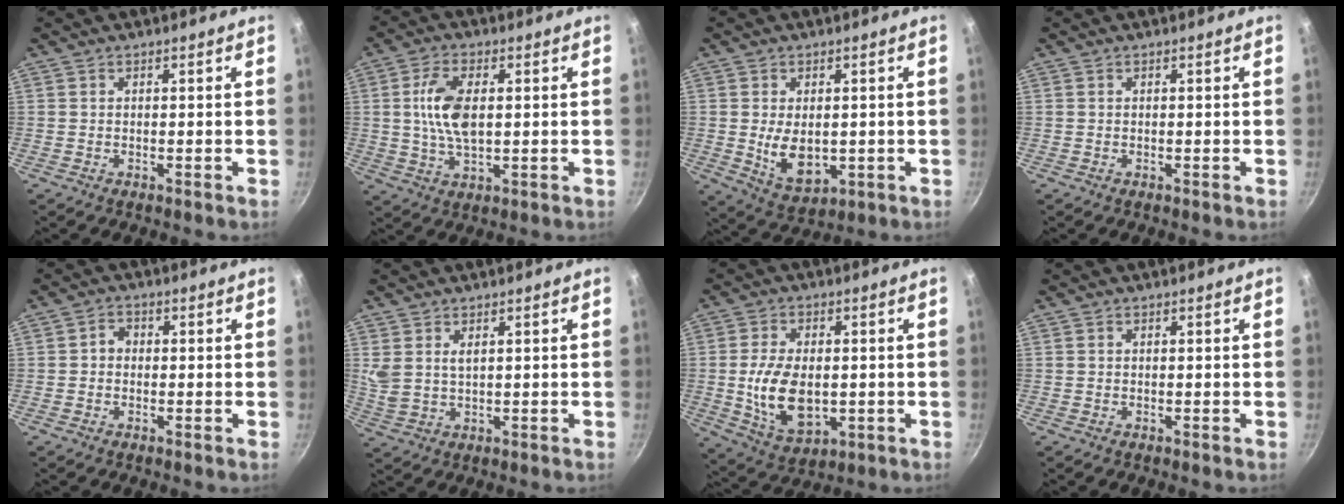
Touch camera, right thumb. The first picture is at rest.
{"total": 9.3, "force": [1.1, 4.6, 8.0], "torque": [-0.164, -0.002, 0.024]}
{"total": 7.8, "force": [-0.4, 4.9, 6.0], "torque": [-0.083, -0.015, 0.008]}
{"total": 0.0}
{"total": 2.5, "force": [-0.1, 2.1, 1.3], "torque": [-0.008, 0.011, -0.008]}
{"total": 4.2, "force": [1.6, 2.3, 3.2], "torque": [-0.074, -0.003, 0.044]}
{"total": 12.2, "force": [-0.9, 7.4, 9.6], "torque": [-0.163, -0.007, -0.003]}
{"total": 0.0}